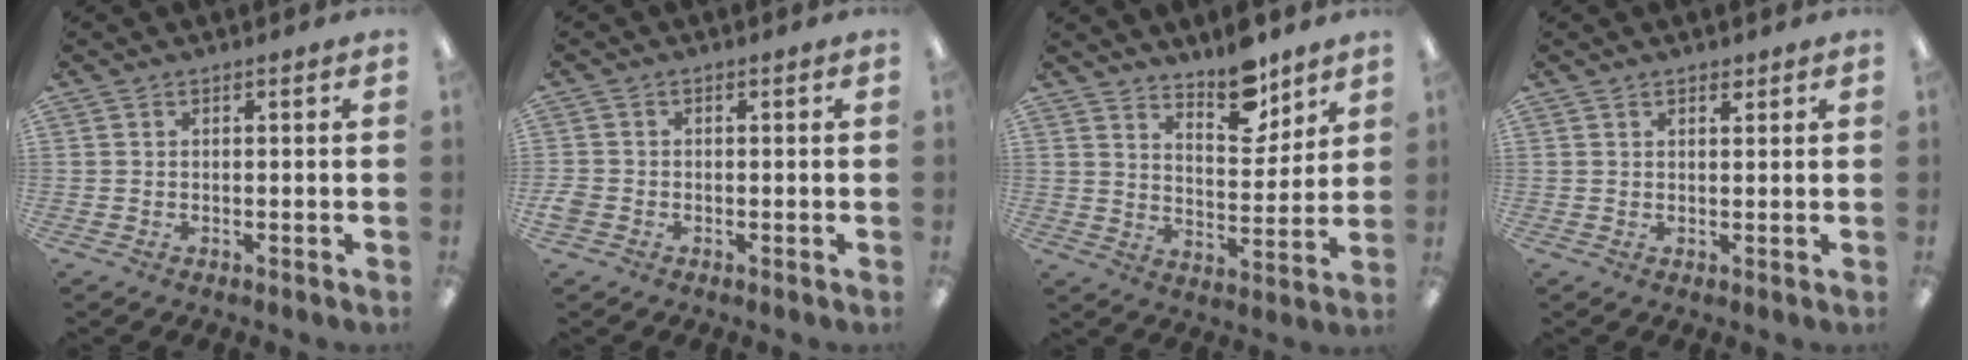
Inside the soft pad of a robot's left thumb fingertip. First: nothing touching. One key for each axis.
{"total": 2.1, "fx": -0.8, "fy": 1.7, "fz": 0.9, "tx": -0.013, "ty": 0.004, "tz": -0.015}
{"total": 11.1, "fx": 8.9, "fy": 4.5, "fz": 4.8, "tx": -0.050, "ty": -0.064, "tz": 0.155}
{"total": 1.5, "fx": 1.2, "fy": 0.6, "fz": 0.6, "tx": -0.005, "ty": -0.004, "tz": 0.021}